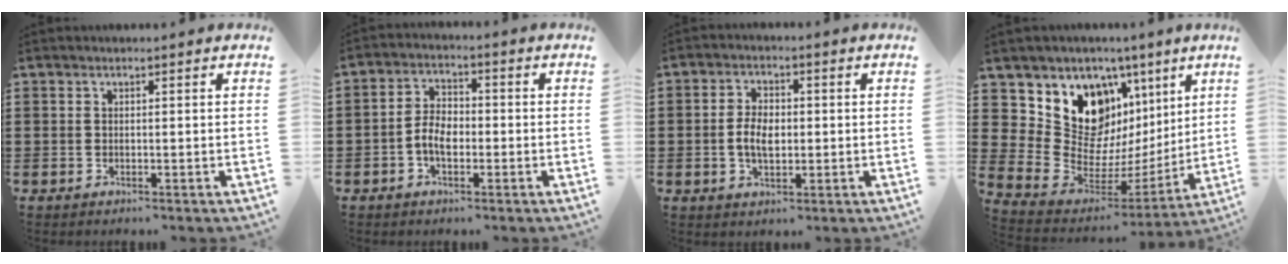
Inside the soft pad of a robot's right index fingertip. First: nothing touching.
{"total": 4.6, "force": [-1.4, 2.7, 3.4], "torque": [-0.083, 0.002, -0.032]}
{"total": 4.6, "force": [-0.4, 2.7, 3.7], "torque": [-0.079, 0.006, -0.010]}
{"total": 12.5, "force": [5.5, 10.1, 4.8], "torque": [-0.103, -0.046, 0.111]}